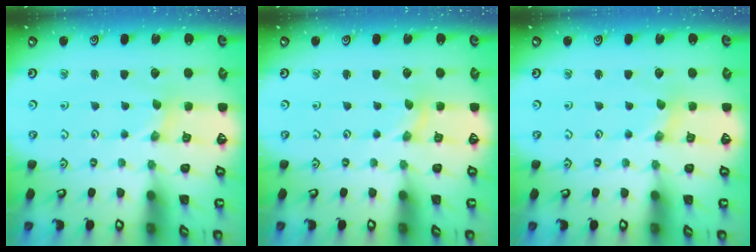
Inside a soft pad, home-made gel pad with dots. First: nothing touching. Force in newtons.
{"total": 0.0}
{"total": 0.0}